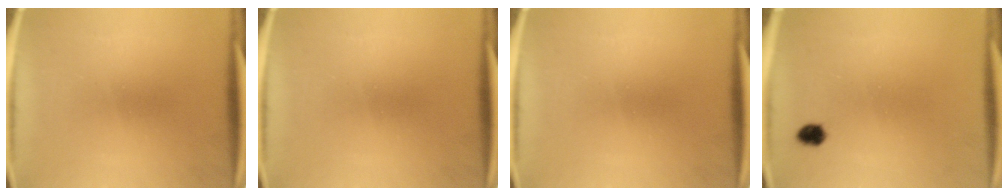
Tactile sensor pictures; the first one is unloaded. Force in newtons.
{"total": 0.0}
{"total": 0.0}
{"total": 2.1}